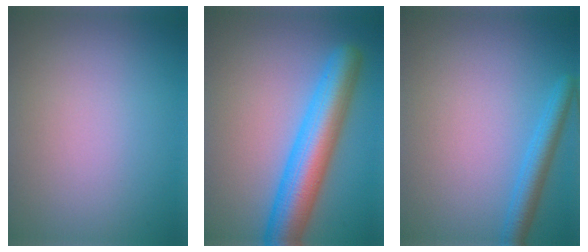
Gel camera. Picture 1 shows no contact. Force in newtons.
{"total": 7.6, "press": 7.6, "slide": 0.2}
{"total": 2.8, "press": 2.8, "slide": 0.1}